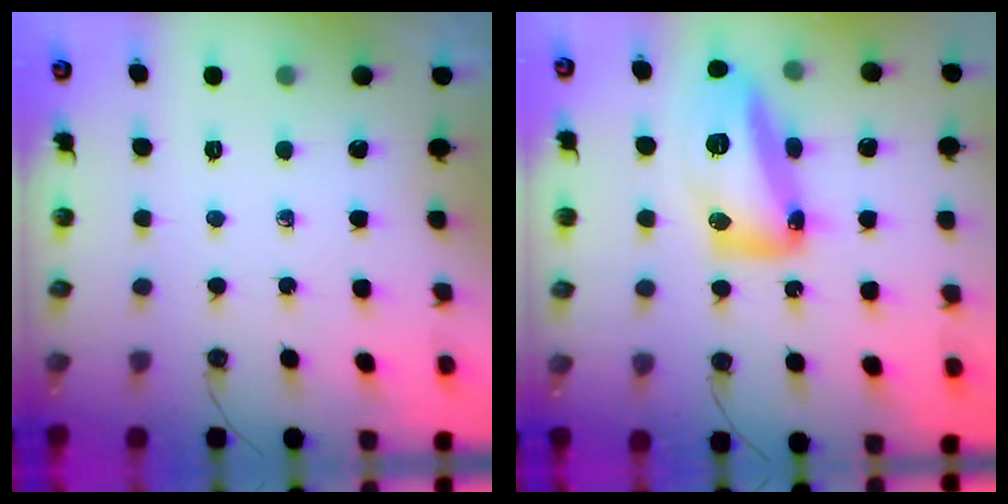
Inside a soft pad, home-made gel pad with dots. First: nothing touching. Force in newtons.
{"total": 17.7, "press": 17.6, "slide": 1.4}